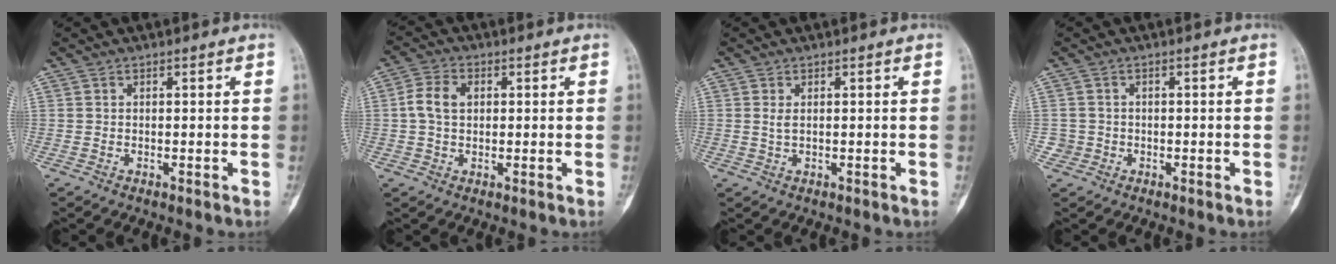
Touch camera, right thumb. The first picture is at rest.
{"total": 5.4, "force": [0.7, 3.8, 3.7], "torque": [-0.074, 0.012, 0.008]}
{"total": 1.2, "force": [0.2, 0.5, 1.0], "torque": [-0.018, 0.000, 0.008]}
{"total": 1.9, "force": [-0.6, 1.8, -0.3], "torque": [0.017, 0.009, -0.016]}